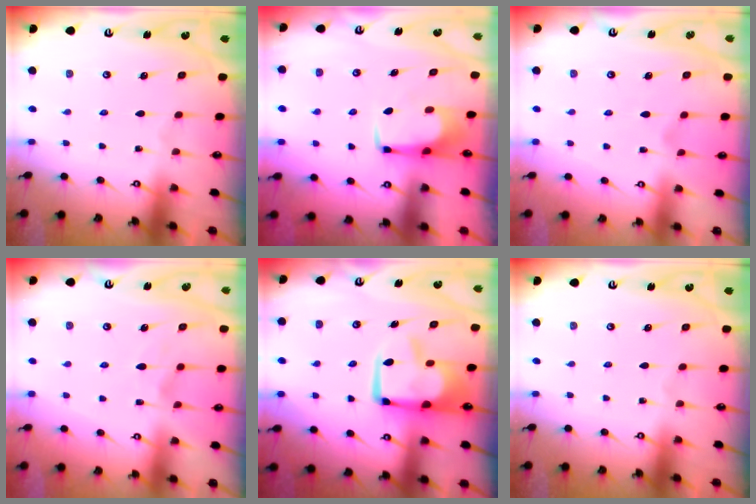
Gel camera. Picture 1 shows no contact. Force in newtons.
{"total": 1.7, "press": 1.6, "slide": 0.6}
{"total": 1.1, "press": 0.1, "slide": 1.1}
{"total": 2.0, "press": 1.6, "slide": 1.1}
{"total": 10.7, "press": 10.5, "slide": 1.8}
{"total": 0.0}